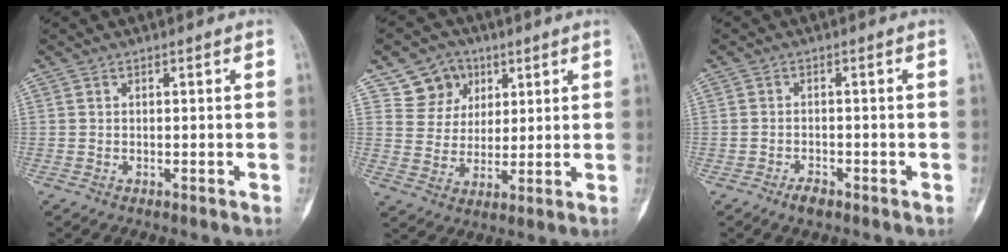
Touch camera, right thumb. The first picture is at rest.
{"total": 9.0, "force": [4.7, 7.3, 2.3], "torque": [-0.002, -0.019, 0.087]}
{"total": 2.2, "force": [-1.6, 1.1, 1.0], "torque": [-0.017, 0.008, -0.026]}